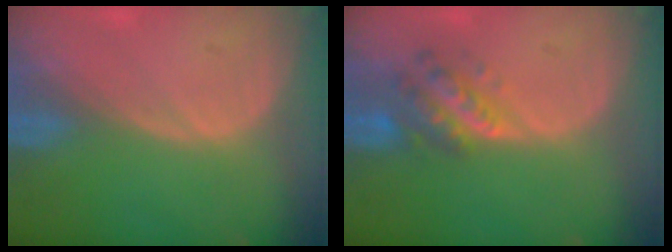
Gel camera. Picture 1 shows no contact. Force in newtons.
{"total": 5.8, "press": 5.5, "slide": 1.7}